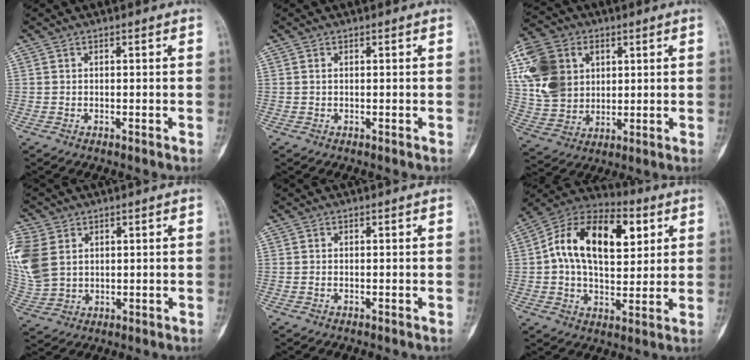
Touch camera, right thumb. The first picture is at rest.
{"total": 0.0}
{"total": 15.6, "force": [4.2, 12.3, 8.6], "torque": [-0.153, 0.004, 0.079]}
{"total": 14.0, "force": [3.9, 10.5, 8.4], "torque": [-0.219, 0.002, 0.087]}
{"total": 0.0}
{"total": 20.2, "force": [5.1, 11.9, 15.5], "torque": [-0.230, 0.010, 0.074]}